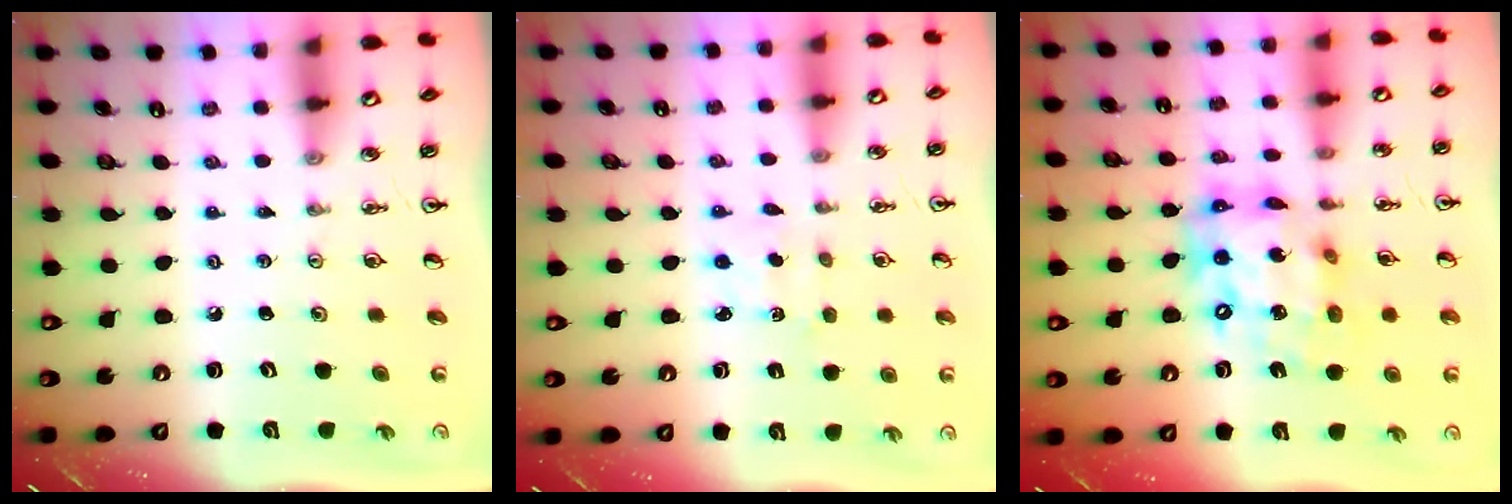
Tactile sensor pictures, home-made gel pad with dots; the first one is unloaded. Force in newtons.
{"total": 2.1, "press": 2.0, "slide": 0.6}
{"total": 16.4, "press": 16.4, "slide": 0.9}